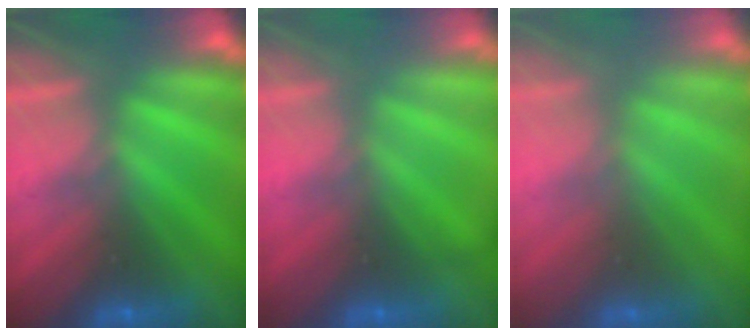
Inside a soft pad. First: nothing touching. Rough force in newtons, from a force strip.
{"total": 2.1}
{"total": 2.4}